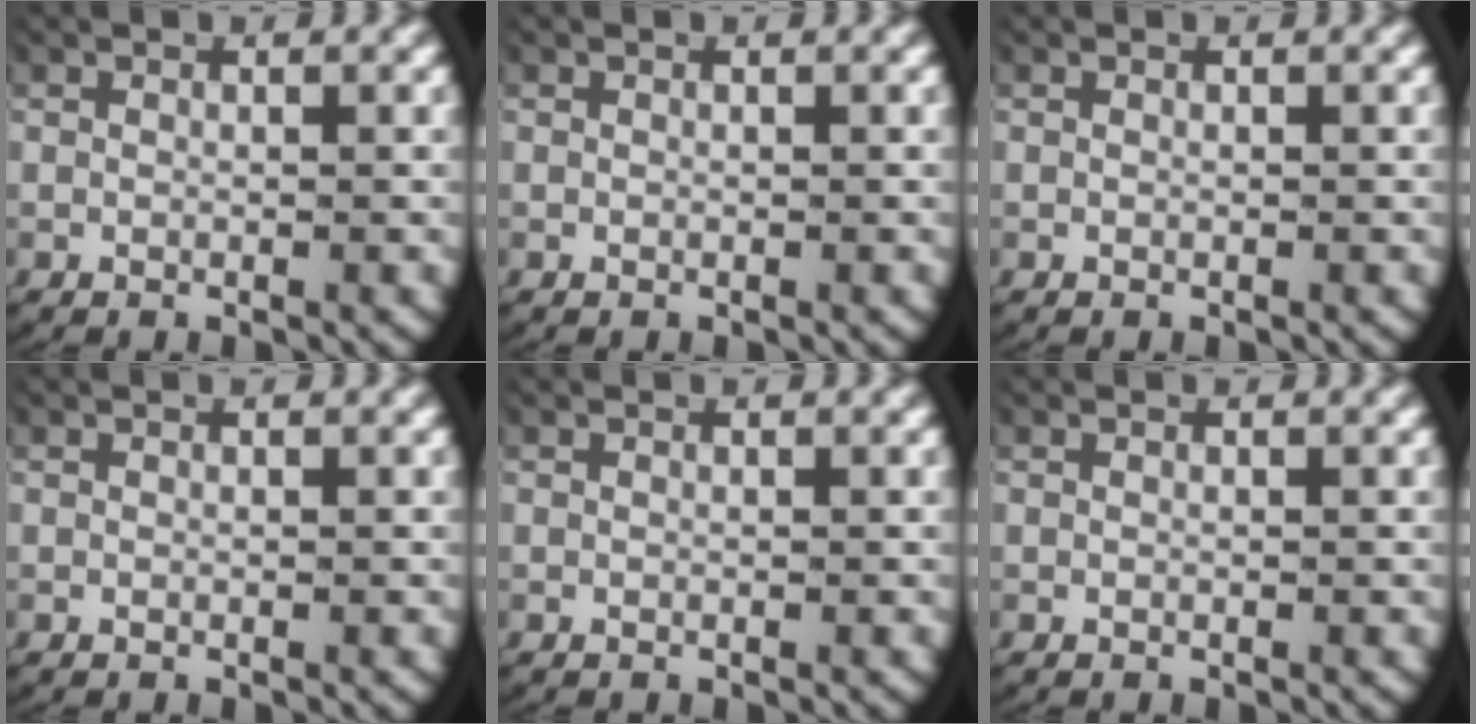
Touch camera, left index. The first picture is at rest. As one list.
[{"total": 0.0}, {"total": 0.0}, {"total": 0.0}, {"total": 0.0}, {"total": 0.0}]